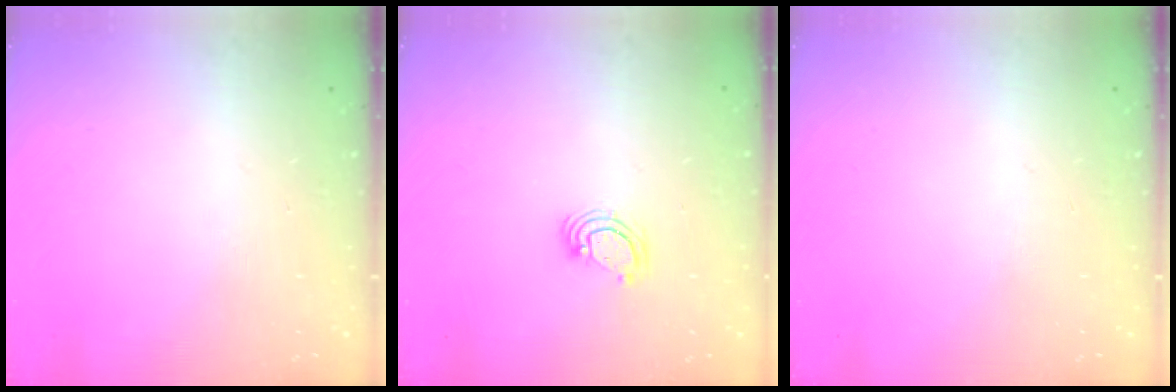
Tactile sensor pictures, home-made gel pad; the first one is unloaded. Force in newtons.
{"total": 4.0, "press": 4.0, "slide": 0.3}
{"total": 0.0}